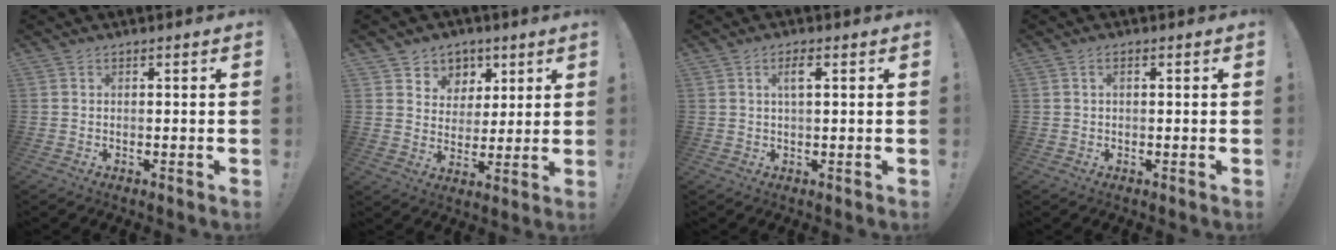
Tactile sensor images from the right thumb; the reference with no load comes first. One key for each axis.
{"total": 7.1, "fx": 3.3, "fy": 6.3, "fz": 0.8, "tx": -0.013, "ty": -0.030, "tz": 0.067}
{"total": 3.4, "fx": 1.2, "fy": 0.9, "fz": 3.1, "tx": -0.052, "ty": 0.001, "tz": 0.015}
{"total": 1.2, "fx": 0.0, "fy": 0.5, "fz": 1.2, "tx": -0.021, "ty": 0.002, "tz": -0.001}